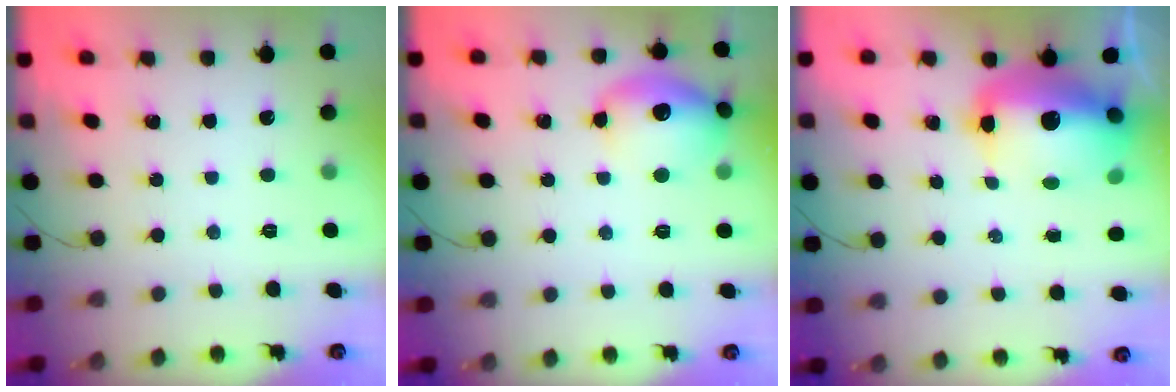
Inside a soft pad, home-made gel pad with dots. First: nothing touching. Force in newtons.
{"total": 15.0, "press": 14.9, "slide": 1.5}
{"total": 15.9, "press": 15.4, "slide": 3.8}